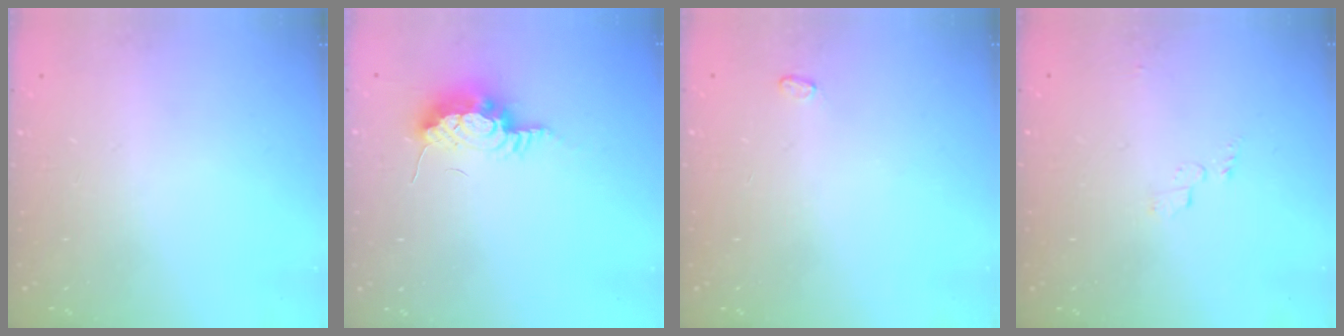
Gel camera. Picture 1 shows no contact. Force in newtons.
{"total": 8.5, "press": 8.4, "slide": 1.6}
{"total": 2.6, "press": 2.6, "slide": 0.3}
{"total": 3.3, "press": 3.3, "slide": 0.3}